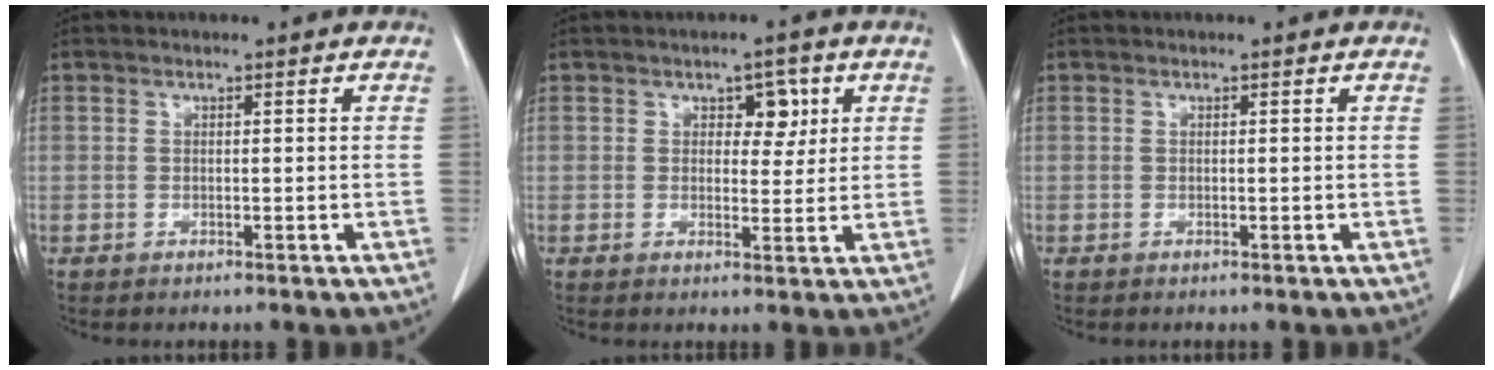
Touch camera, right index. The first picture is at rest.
{"total": 3.9, "force": [1.5, 2.3, 2.7], "torque": [-0.028, 0.007, 0.022]}
{"total": 0.0}